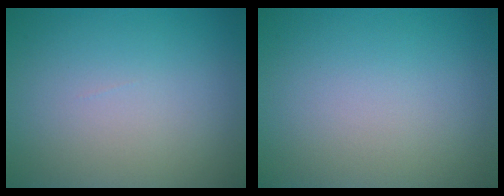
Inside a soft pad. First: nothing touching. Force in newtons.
{"total": 0.0}